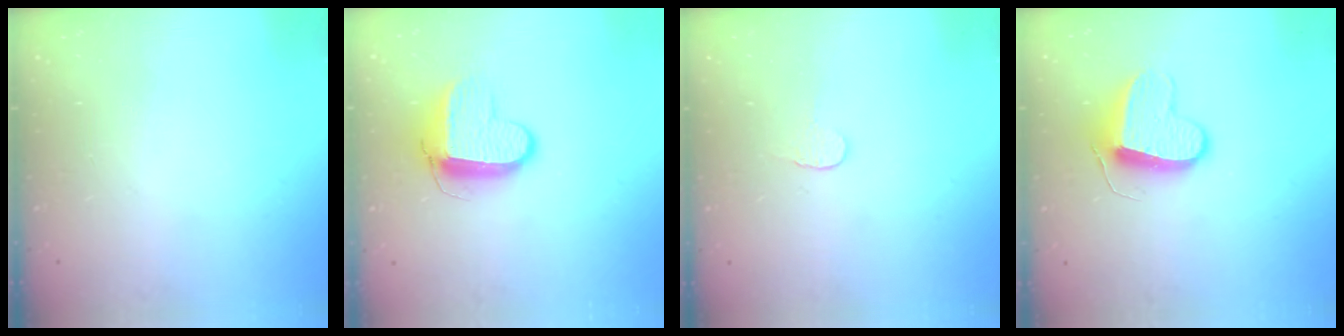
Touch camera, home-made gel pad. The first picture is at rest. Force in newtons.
{"total": 9.6, "press": 9.6, "slide": 0.9}
{"total": 3.4, "press": 3.4, "slide": 0.3}
{"total": 10.0, "press": 10.0, "slide": 0.6}